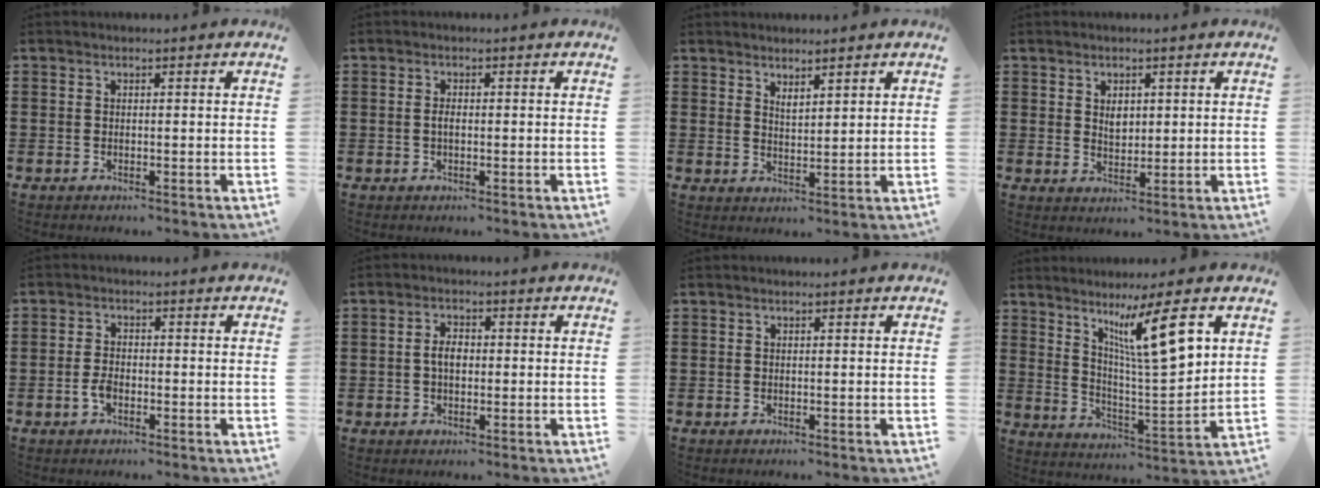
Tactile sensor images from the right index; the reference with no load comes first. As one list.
[{"total": 1.4, "force": [-0.2, 0.5, 1.3], "torque": [-0.025, 0.001, -0.004]}, {"total": 2.1, "force": [2.0, 0.3, 0.4], "torque": [-0.012, 0.001, 0.039]}, {"total": 2.4, "force": [1.0, 1.6, 1.5], "torque": [-0.027, 0.002, 0.017]}, {"total": 2.7, "force": [-1.0, 1.4, 2.0], "torque": [-0.053, -0.003, -0.023]}, {"total": 2.8, "force": [-0.1, 1.6, 2.4], "torque": [-0.045, 0.006, -0.004]}, {"total": 0.0}, {"total": 11.1, "force": [5.7, 1.4, 9.4], "torque": [-0.167, -0.020, 0.091]}]